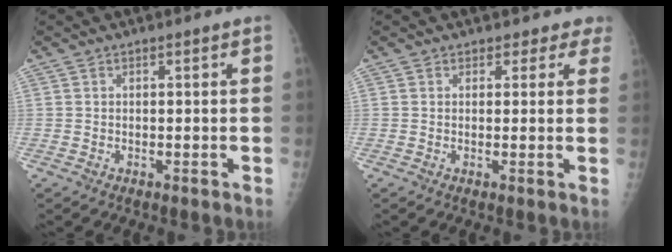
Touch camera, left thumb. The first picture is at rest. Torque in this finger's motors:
{"motor_torque": [-0.02, 0.10, -0.12, 0.03, 0.00]}